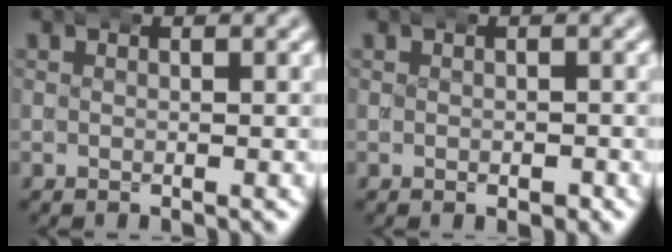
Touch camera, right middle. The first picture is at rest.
{"total": 1.1, "force": [-0.6, 0.7, 0.6], "torque": [-0.004, -0.006, -0.007]}